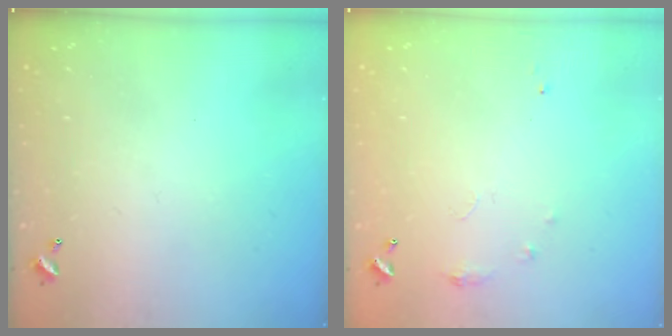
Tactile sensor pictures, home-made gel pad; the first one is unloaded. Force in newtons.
{"total": 6.0, "press": 5.9, "slide": 0.8}